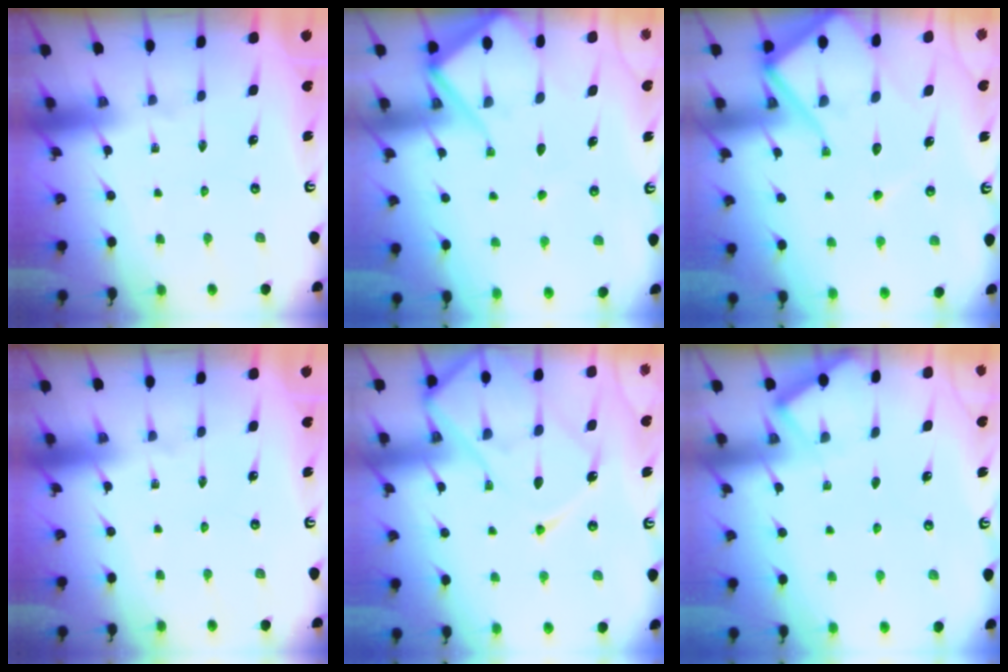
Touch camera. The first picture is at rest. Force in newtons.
{"total": 9.6, "press": 9.6, "slide": 0.9}
{"total": 14.6, "press": 14.5, "slide": 1.4}
{"total": 0.0}
{"total": 14.6, "press": 14.6, "slide": 1.3}
{"total": 3.1, "press": 3.1, "slide": 0.5}